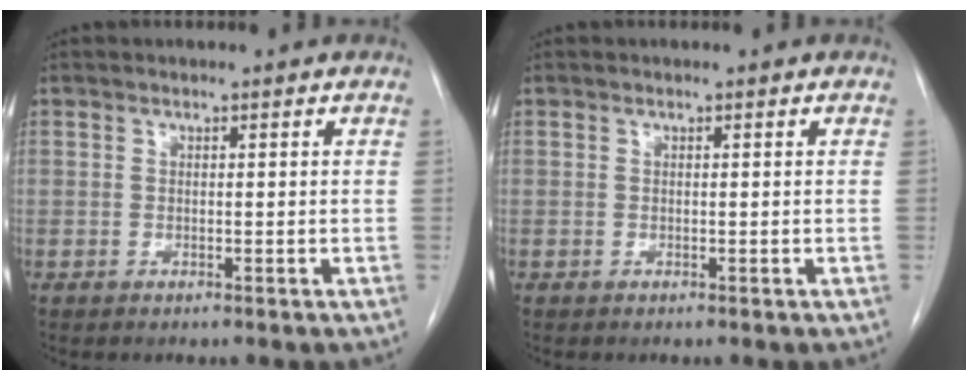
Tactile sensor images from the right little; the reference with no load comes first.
{"total": 0.0}